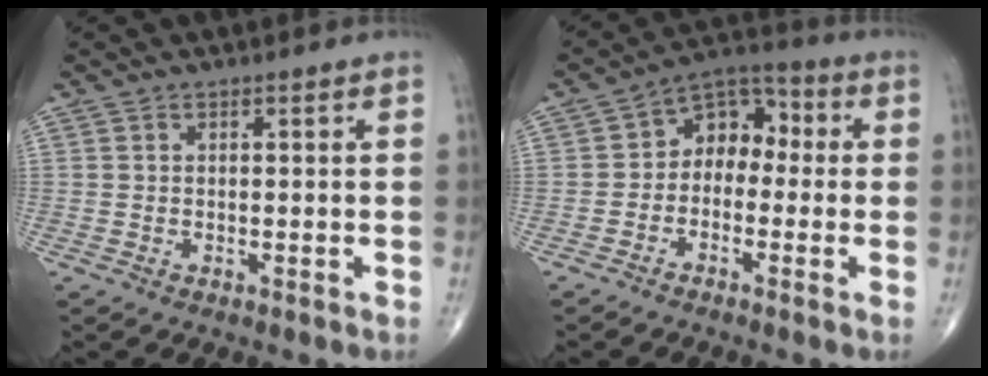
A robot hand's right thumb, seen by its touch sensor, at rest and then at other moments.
{"total": 8.4, "force": [-0.7, 6.1, 5.6], "torque": [-0.049, 0.040, -0.034]}